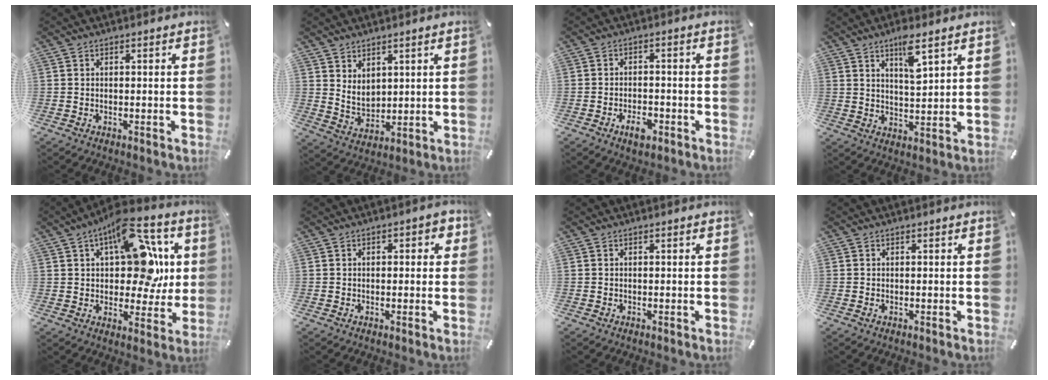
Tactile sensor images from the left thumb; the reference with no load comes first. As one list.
[{"total": 5.6, "force": [3.6, 4.0, 1.6], "torque": [-0.030, -0.021, 0.067]}, {"total": 4.8, "force": [-2.7, 2.6, 2.9], "torque": [-0.051, 0.013, -0.048]}, {"total": 7.4, "force": [4.9, 1.9, 5.2], "torque": [-0.083, -0.026, 0.079]}, {"total": 18.2, "force": [5.7, 10.2, 13.9], "torque": [-0.194, -0.025, 0.096]}, {"total": 2.1, "force": [-0.2, 1.3, 1.6], "torque": [-0.022, 0.005, -0.007]}, {"total": 0.0}, {"total": 0.0}]